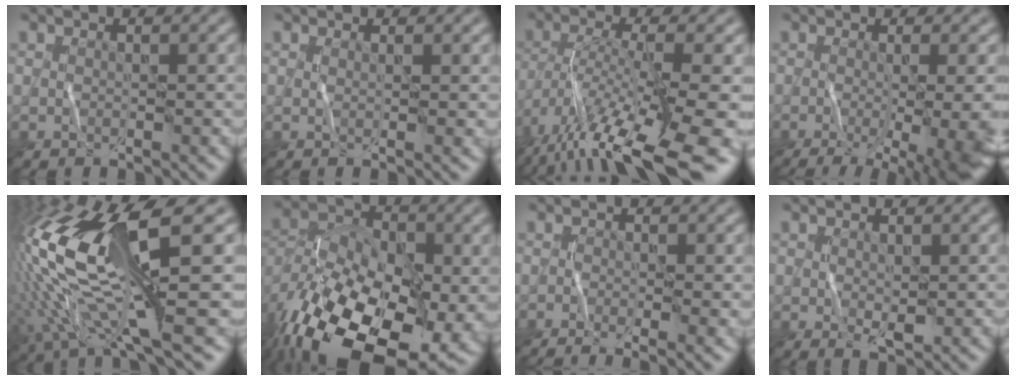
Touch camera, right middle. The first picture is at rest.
{"total": 0.6, "force": [0.2, 0.0, 0.6], "torque": [-0.014, 0.006, 0.002]}
{"total": 14.4, "force": [-8.9, 3.0, 11.0], "torque": [-0.226, -0.009, -0.136]}
{"total": 11.3, "force": [-2.4, 4.1, 10.2], "torque": [-0.089, -0.005, -0.006]}
{"total": 15.1, "force": [1.3, 3.9, 14.5], "torque": [-0.337, 0.015, 0.057]}
{"total": 19.1, "force": [-9.8, 11.5, 11.6], "torque": [-0.206, -0.014, -0.130]}
{"total": 2.5, "force": [-1.1, 0.5, 2.2], "torque": [-0.028, 0.001, -0.013]}
{"total": 0.7, "force": [0.0, -0.2, 0.6], "torque": [-0.021, -0.001, 0.013]}